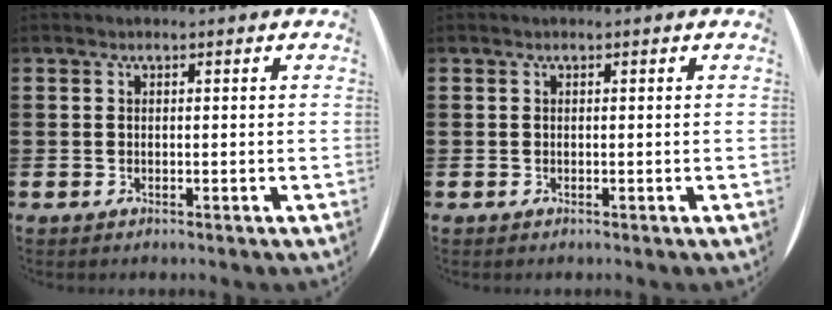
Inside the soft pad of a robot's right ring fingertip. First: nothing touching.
{"total": 0.0}